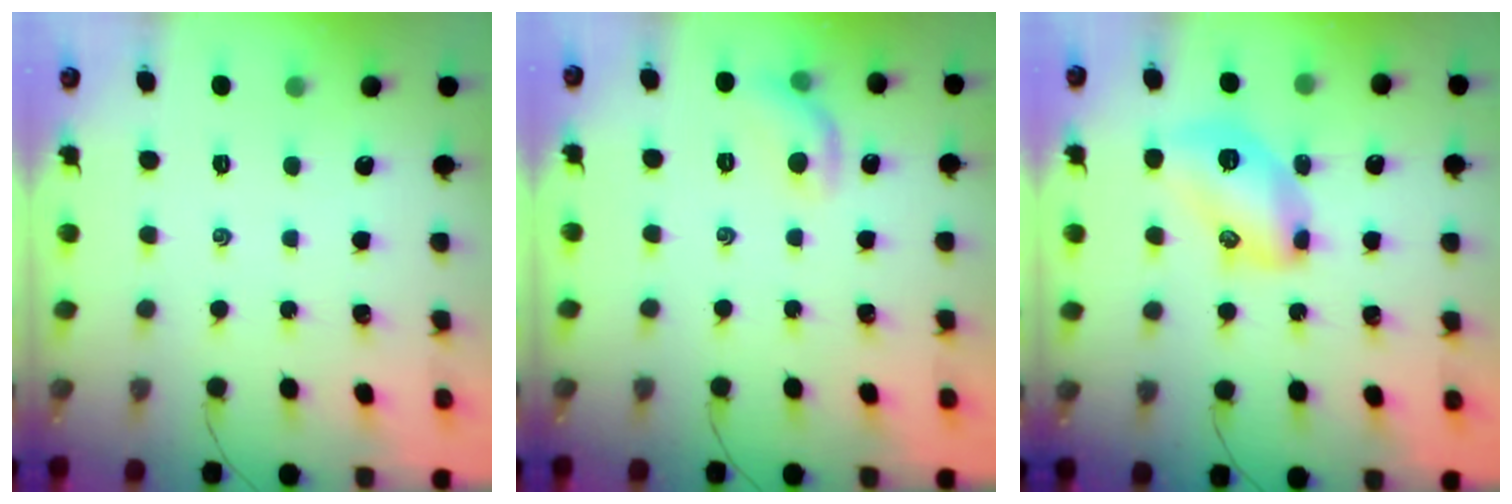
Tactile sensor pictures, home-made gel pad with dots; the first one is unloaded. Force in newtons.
{"total": 8.3, "press": 8.3, "slide": 0.7}
{"total": 11.3, "press": 11.3, "slide": 0.7}